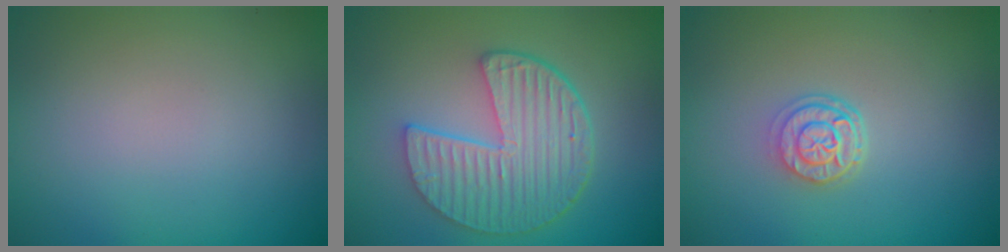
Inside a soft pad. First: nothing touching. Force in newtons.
{"total": 6.4, "press": 4.8, "slide": 4.2}
{"total": 2.7, "press": 2.2, "slide": 1.6}